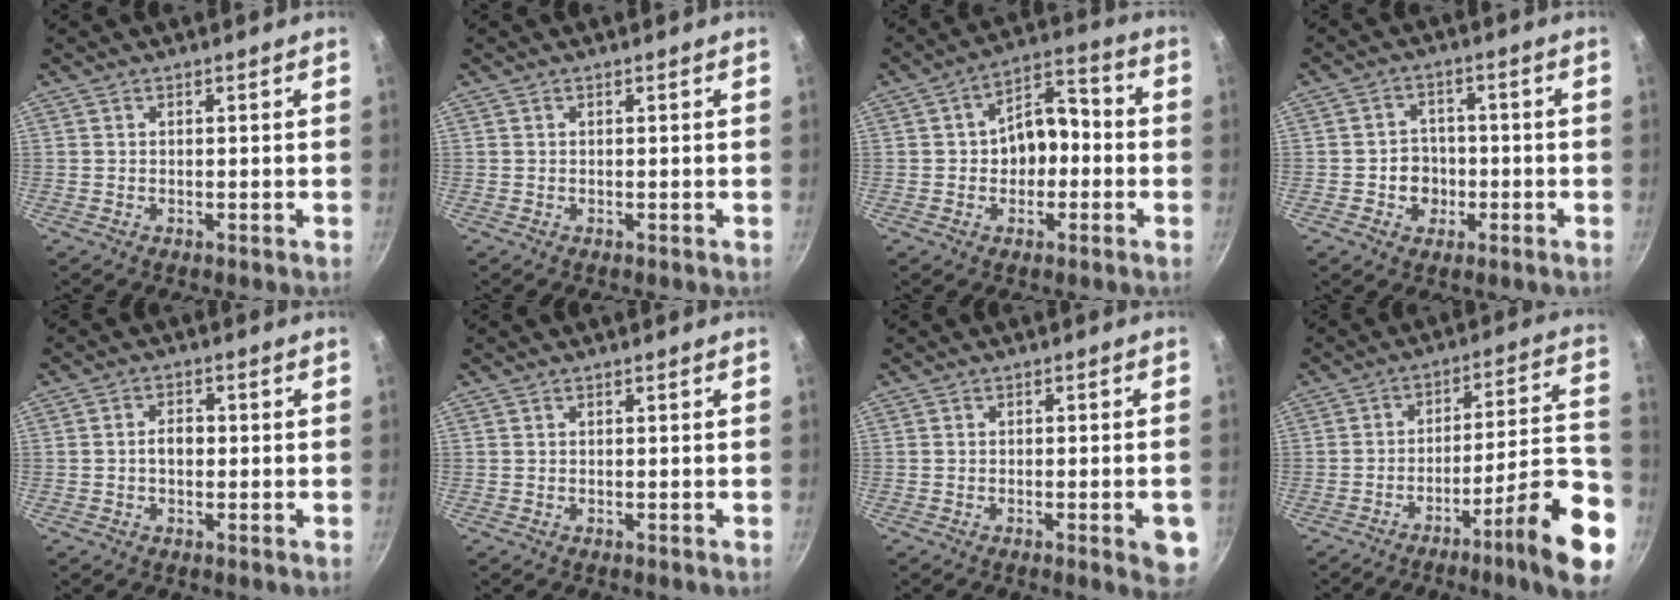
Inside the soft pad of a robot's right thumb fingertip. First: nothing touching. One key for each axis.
{"total": 0.0}
{"total": 10.1, "fx": -0.9, "fy": 7.1, "fz": 7.1, "tx": -0.055, "ty": 0.038, "tz": -0.023}
{"total": 5.5, "fx": -1.6, "fy": 4.8, "fz": 2.0, "tx": 0.000, "ty": 0.015, "tz": -0.028}
{"total": 3.3, "fx": -0.3, "fy": 2.3, "fz": 2.3, "tx": -0.021, "ty": 0.013, "tz": -0.006}
{"total": 0.0}
{"total": 5.4, "fx": -2.0, "fy": 1.4, "fz": 4.9, "tx": -0.045, "ty": 0.005, "tz": -0.024}
{"total": 17.8, "fx": -8.8, "fy": 2.5, "fz": 15.2, "tx": -0.196, "ty": 0.056, "tz": -0.131}